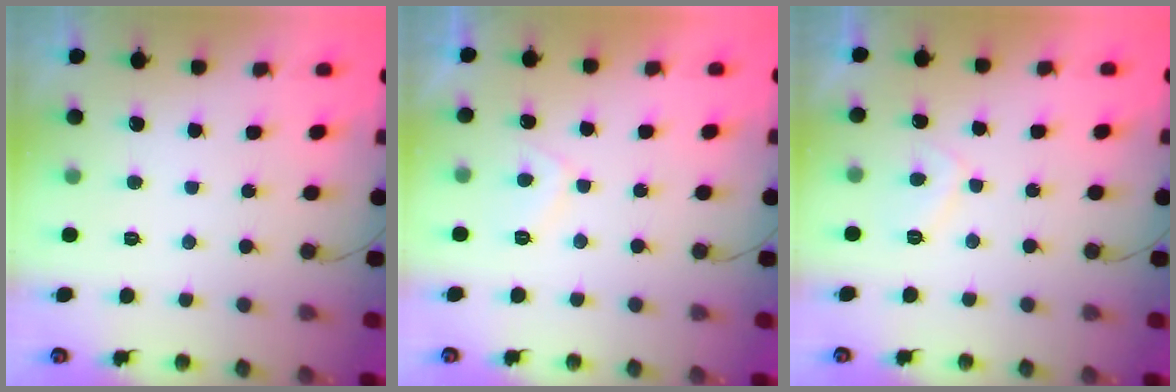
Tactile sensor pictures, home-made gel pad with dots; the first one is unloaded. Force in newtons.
{"total": 3.9, "press": 3.8, "slide": 0.7}
{"total": 3.5, "press": 3.4, "slide": 0.8}